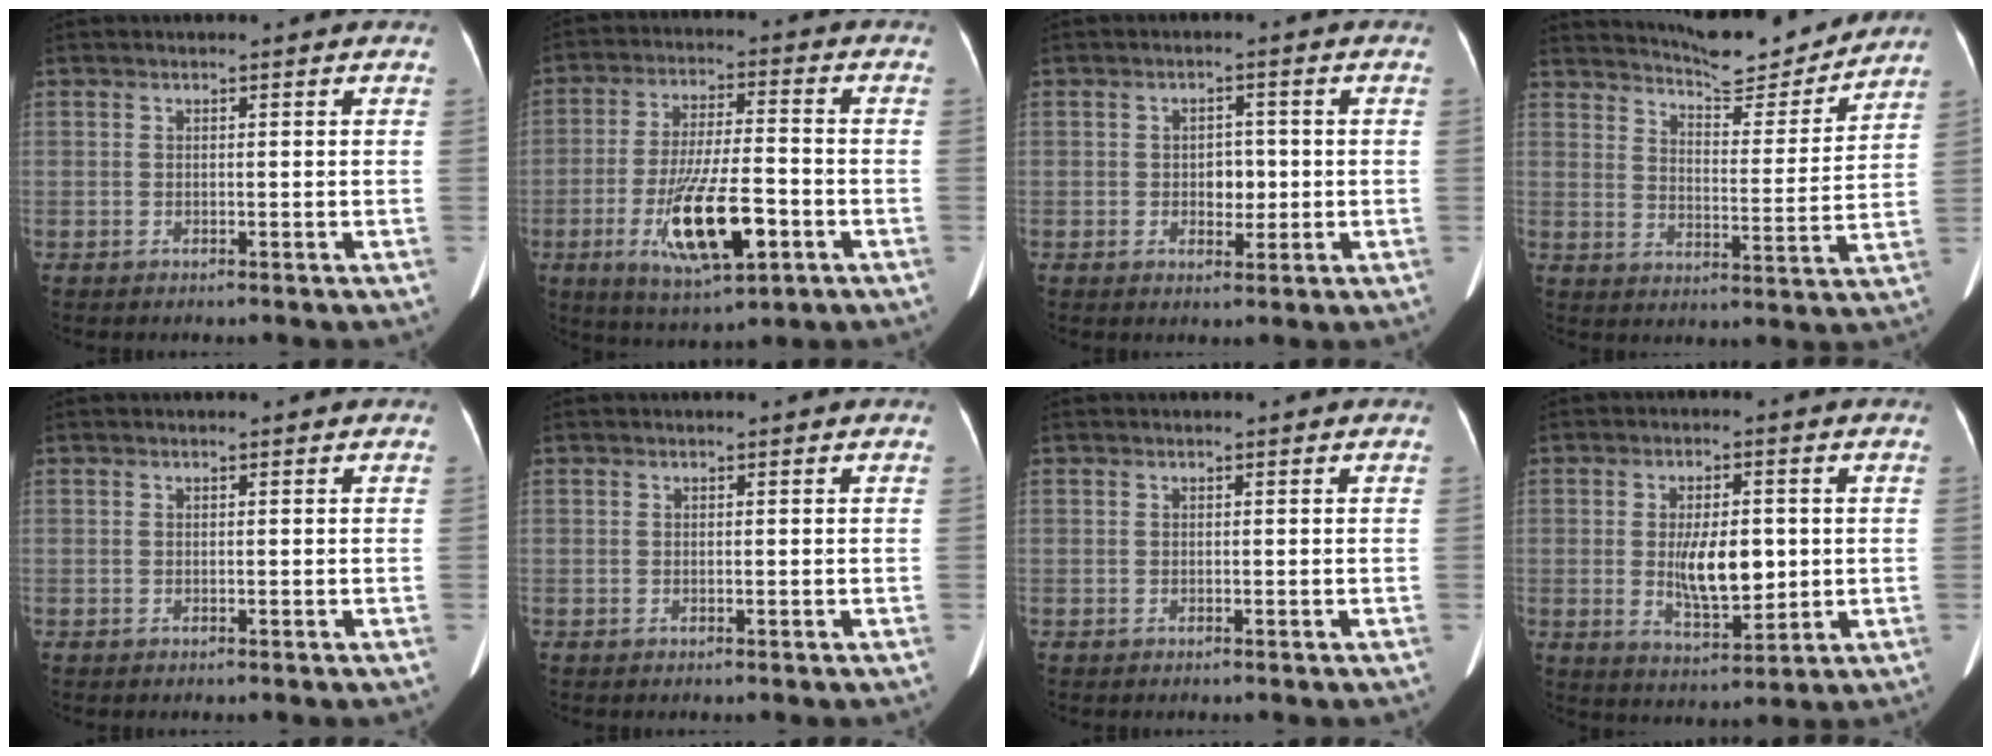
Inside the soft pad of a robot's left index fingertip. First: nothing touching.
{"total": 13.8, "force": [-5.7, 3.1, 12.2], "torque": [-0.231, -0.016, -0.089]}
{"total": 3.4, "force": [-1.3, 2.1, 2.3], "torque": [-0.031, 0.006, -0.015]}
{"total": 13.2, "force": [12.6, 1.2, 3.9], "torque": [-0.062, -0.016, 0.175]}
{"total": 0.0}
{"total": 1.0, "force": [-1.0, -0.1, 0.0], "torque": [-0.001, -0.001, -0.014]}
{"total": 0.0}
{"total": 8.5, "force": [-1.0, 3.3, 7.7], "torque": [-0.139, -0.008, -0.007]}